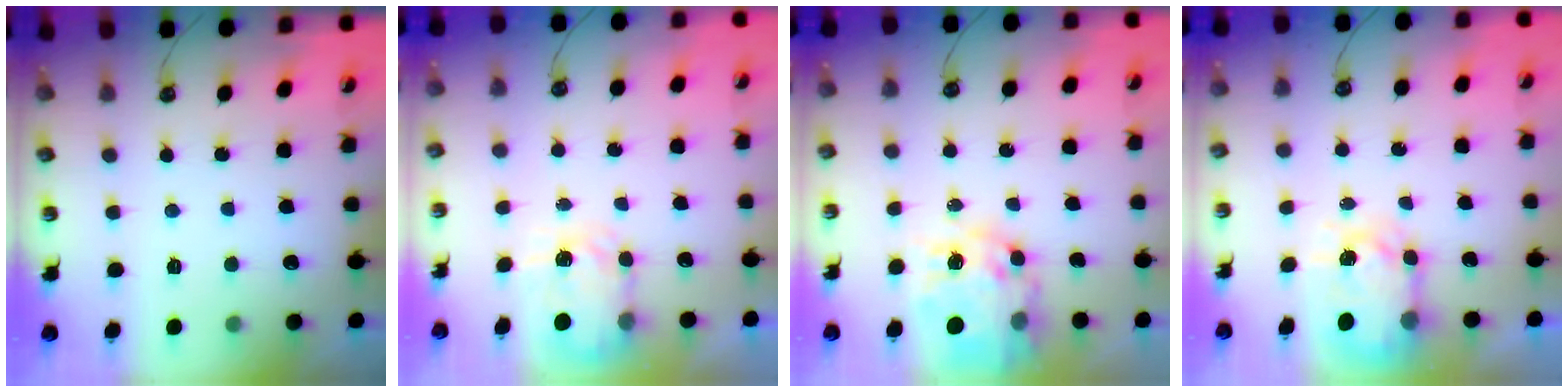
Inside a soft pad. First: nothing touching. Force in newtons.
{"total": 5.1, "press": 5.1, "slide": 0.4}
{"total": 15.2, "press": 15.1, "slide": 1.4}
{"total": 6.8, "press": 6.7, "slide": 0.6}